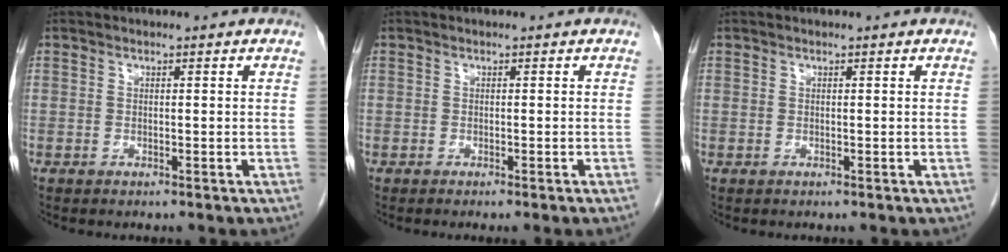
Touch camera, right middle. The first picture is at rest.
{"total": 1.2, "force": [-0.9, -0.4, 0.7], "torque": [-0.009, 0.003, -0.013]}
{"total": 0.0}